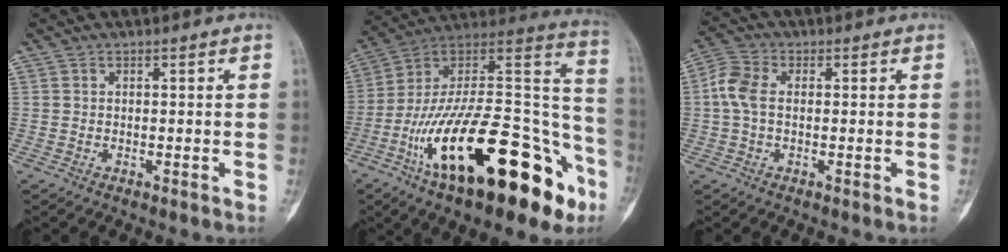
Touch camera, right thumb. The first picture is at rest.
{"total": 36.4, "force": [-16.3, 14.5, 29.2], "torque": [-0.403, 0.067, -0.260]}
{"total": 5.7, "force": [0.2, 3.6, 4.5], "torque": [-0.111, 0.017, -0.002]}